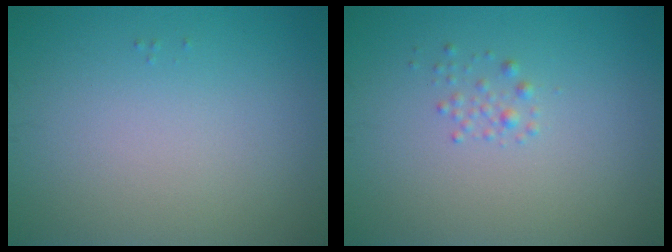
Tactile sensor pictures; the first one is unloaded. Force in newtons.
{"total": 0.9, "press": 0.9, "slide": 0.0}